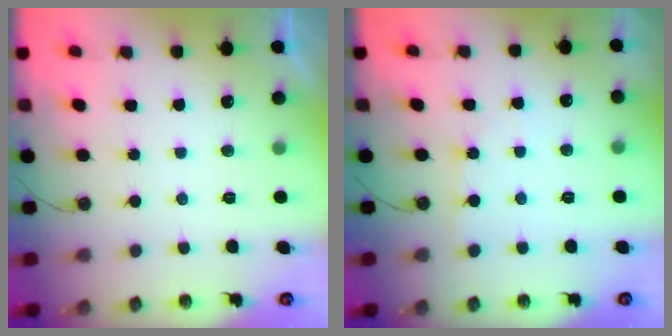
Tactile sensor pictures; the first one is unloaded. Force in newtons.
{"total": 2.7, "press": 2.7, "slide": 0.5}